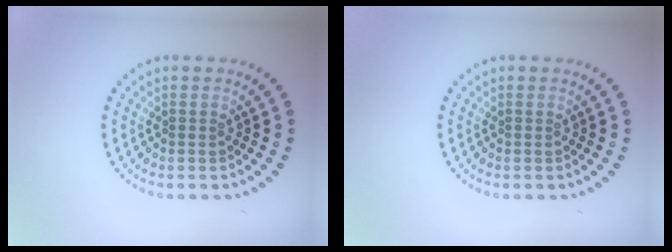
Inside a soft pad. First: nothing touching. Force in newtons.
{"total": 0.0}